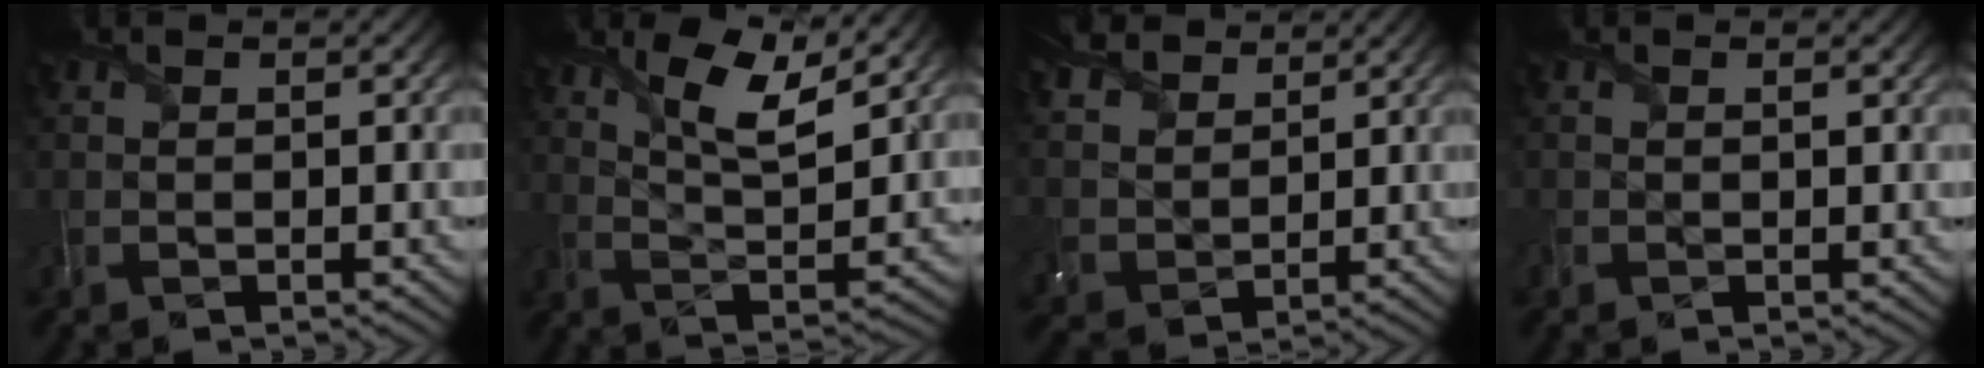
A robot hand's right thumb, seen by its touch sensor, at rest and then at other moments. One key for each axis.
{"total": 10.4, "fx": 6.3, "fy": 3.1, "fz": 7.7, "tx": -0.150, "ty": -0.007, "tz": 0.119}
{"total": 7.4, "fx": 5.1, "fy": 4.2, "fz": 3.4, "tx": -0.118, "ty": 0.015, "tz": 0.102}
{"total": 0.5, "fx": 0.1, "fy": 0.3, "fz": 0.5, "tx": -0.010, "ty": -0.002, "tz": 0.004}